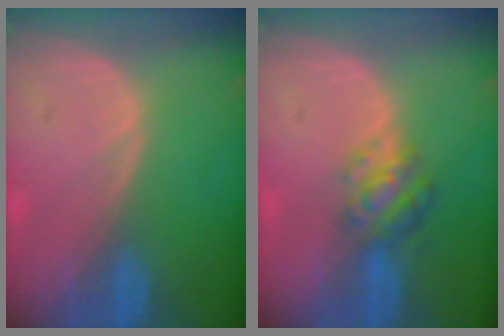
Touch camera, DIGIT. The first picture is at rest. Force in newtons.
{"total": 4.9, "press": 4.5, "slide": 2.0}